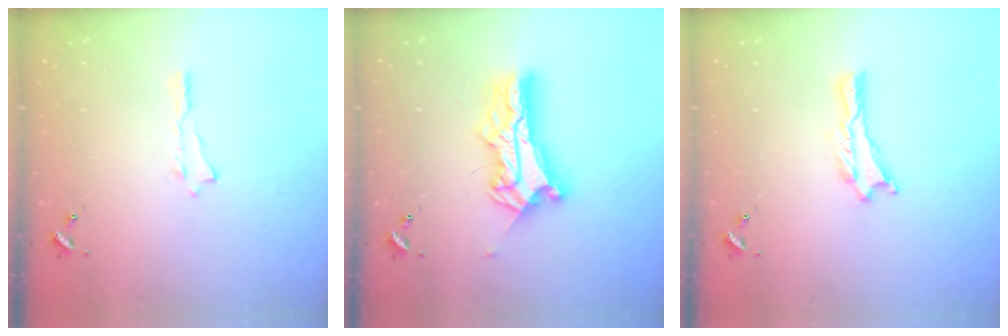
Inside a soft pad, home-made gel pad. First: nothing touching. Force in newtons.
{"total": 10.5, "press": 10.5, "slide": 0.8}
{"total": 0.0}